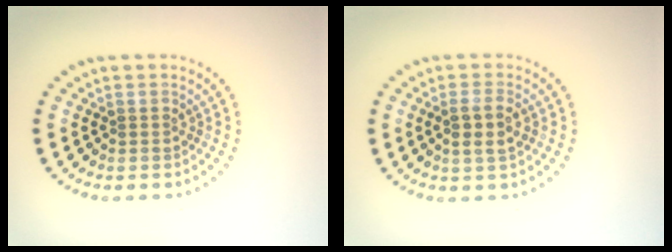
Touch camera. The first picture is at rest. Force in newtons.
{"total": 2.2, "press": 2.0, "slide": 0.8}